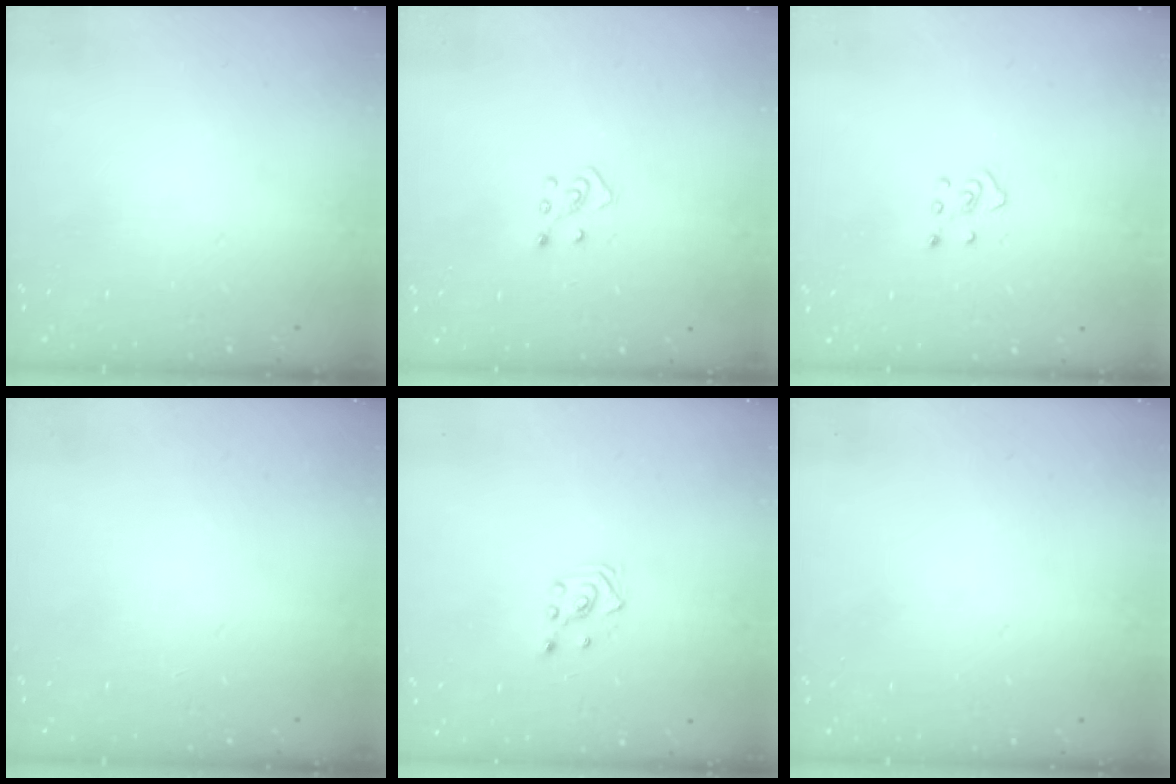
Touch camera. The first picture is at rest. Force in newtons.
{"total": 4.6, "press": 4.6, "slide": 0.3}
{"total": 3.4, "press": 3.3, "slide": 0.6}
{"total": 0.0}
{"total": 2.5, "press": 2.3, "slide": 1.0}
{"total": 0.0}